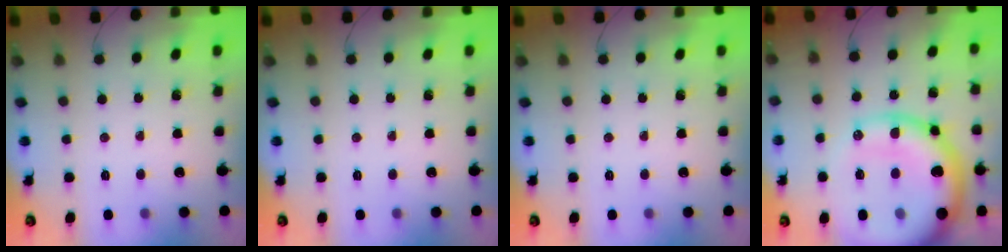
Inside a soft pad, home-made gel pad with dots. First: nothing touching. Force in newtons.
{"total": 0.0}
{"total": 0.0}
{"total": 28.5, "press": 27.8, "slide": 6.0}